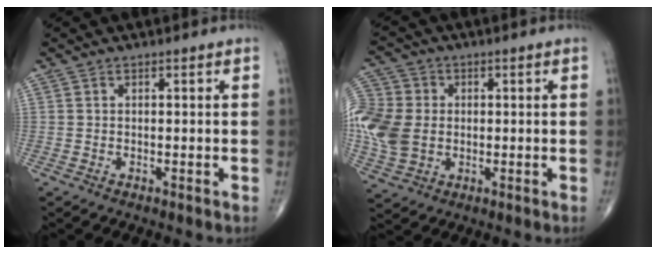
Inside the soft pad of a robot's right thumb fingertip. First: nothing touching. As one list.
[{"total": 14.9, "force": [-0.5, 12.0, 8.9], "torque": [-0.214, 0.007, -0.006]}]